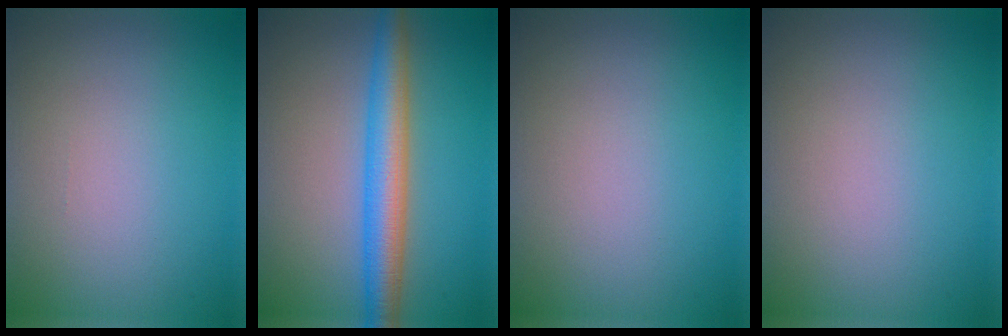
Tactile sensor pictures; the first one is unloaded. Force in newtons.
{"total": 5.1, "press": 5.1, "slide": 0.0}
{"total": 0.0}
{"total": 0.0}